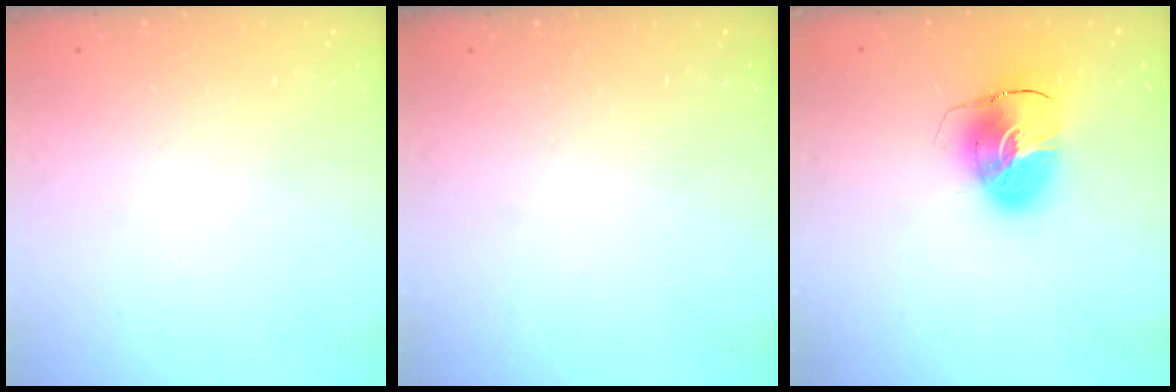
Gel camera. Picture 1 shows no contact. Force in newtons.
{"total": 0.0}
{"total": 11.2, "press": 11.0, "slide": 1.7}